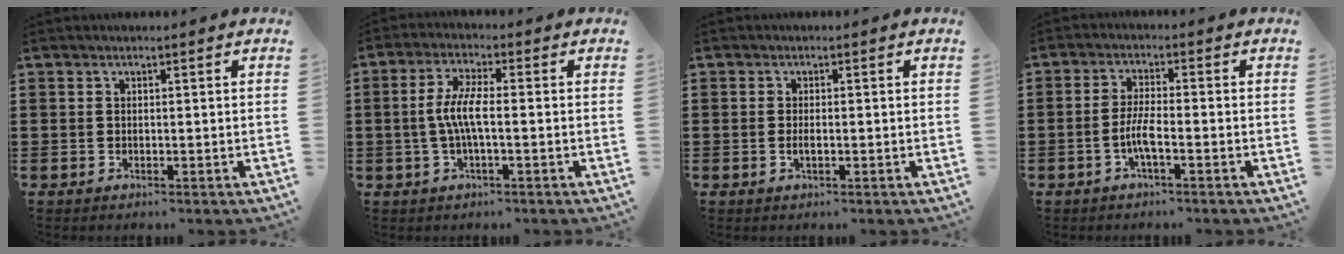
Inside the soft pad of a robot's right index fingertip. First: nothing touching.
{"total": 5.6, "force": [-0.8, 1.1, 5.4], "torque": [-0.118, -0.005, -0.024]}
{"total": 1.2, "force": [-0.3, 0.3, 1.2], "torque": [-0.023, -0.002, -0.005]}
{"total": 4.2, "force": [-1.7, 0.6, 3.8], "torque": [-0.086, -0.007, -0.038]}